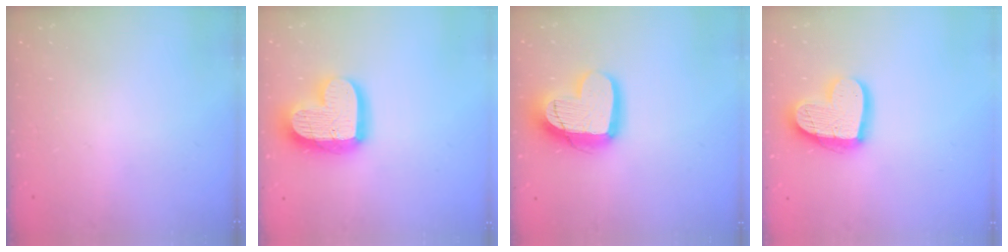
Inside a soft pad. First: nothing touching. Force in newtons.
{"total": 19.0, "press": 19.0, "slide": 1.6}
{"total": 17.4, "press": 17.4, "slide": 1.4}
{"total": 17.2, "press": 17.1, "slide": 1.5}